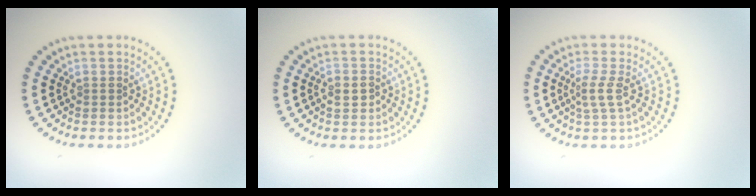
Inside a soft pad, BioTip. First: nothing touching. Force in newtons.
{"total": 1.5, "press": 1.5, "slide": 0.4}
{"total": 1.8, "press": 1.2, "slide": 1.3}